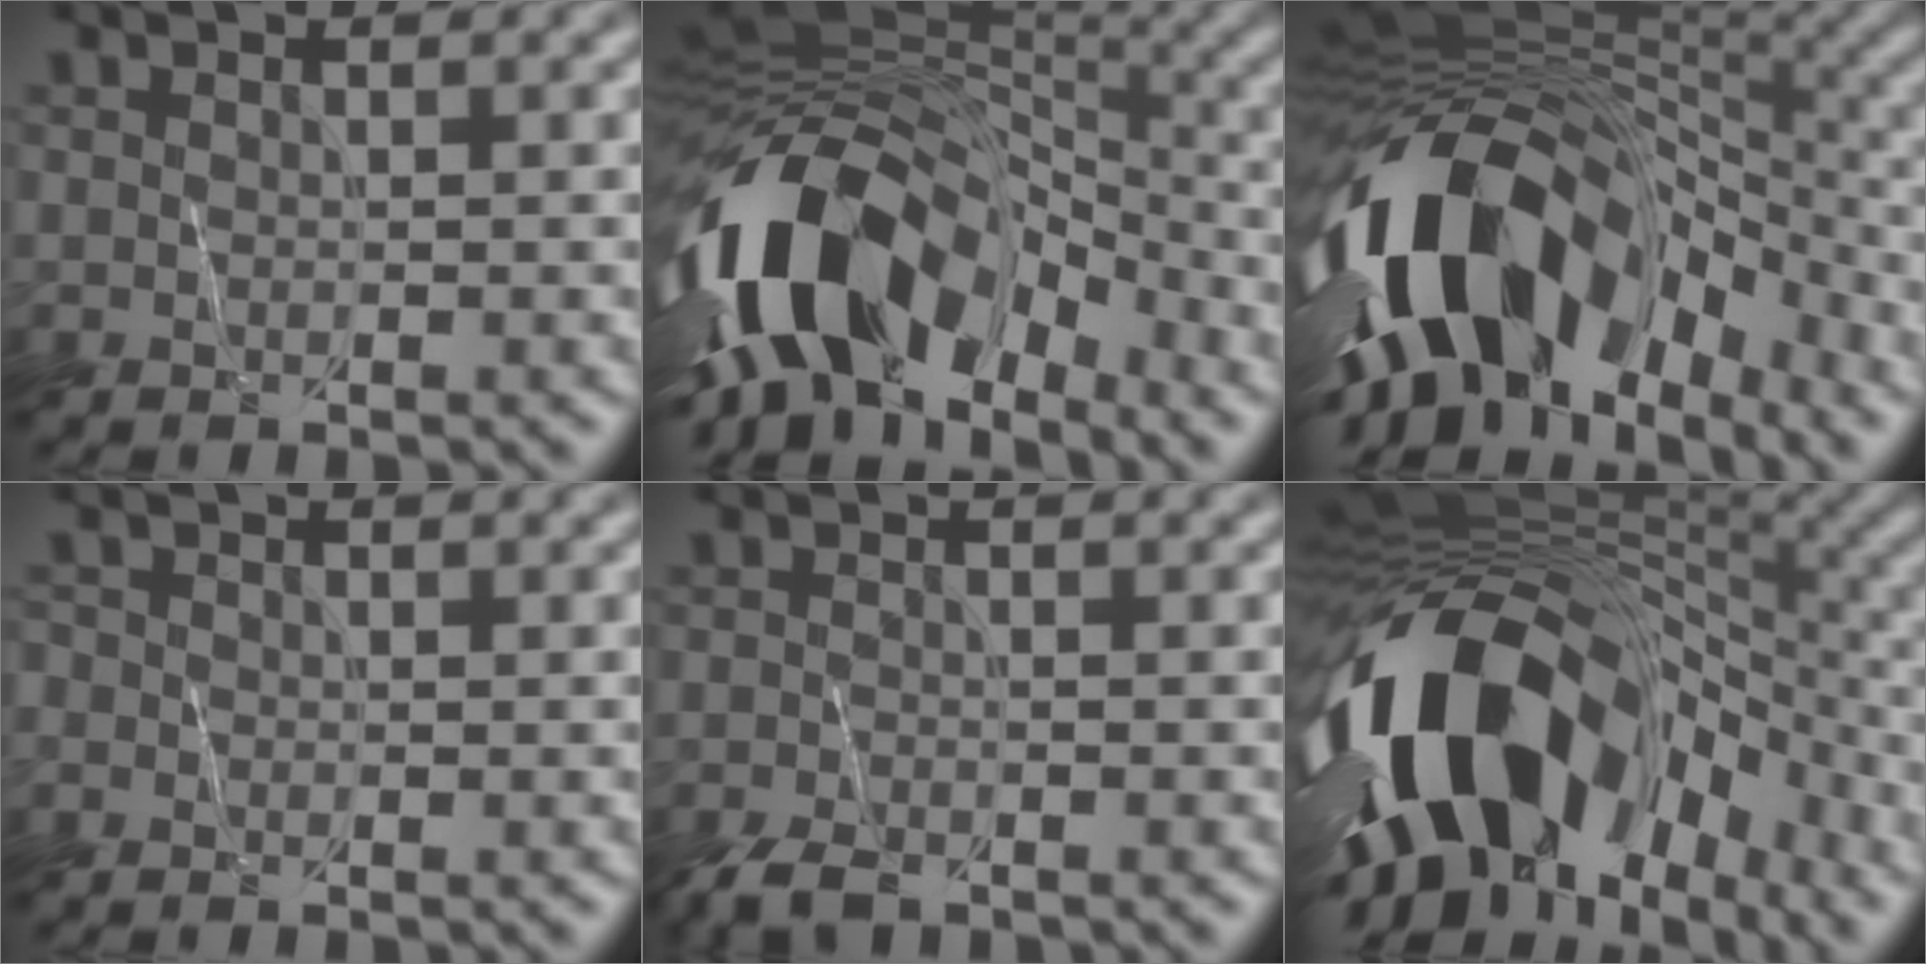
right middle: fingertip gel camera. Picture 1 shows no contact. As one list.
[{"total": 12.0, "force": [-7.4, 6.4, 6.9], "torque": [-0.124, 0.012, -0.138]}, {"total": 13.4, "force": [-7.3, 7.0, 8.7], "torque": [-0.158, 0.011, -0.126]}, {"total": 0.8, "force": [-0.5, 0.6, 0.1], "torque": [-0.002, -0.003, -0.009]}, {"total": 2.9, "force": [-2.6, 0.8, 1.0], "torque": [-0.022, -0.008, -0.049]}, {"total": 14.4, "force": [-7.2, 8.2, 9.4], "torque": [-0.164, -0.014, -0.118]}]